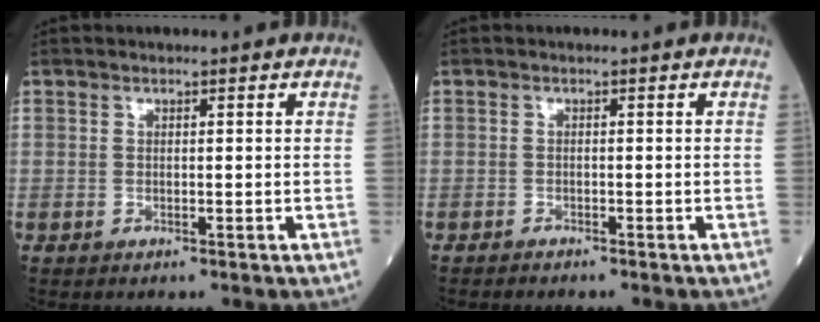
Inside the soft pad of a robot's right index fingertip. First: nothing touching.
{"total": 1.1, "force": [-1.1, 0.2, 0.3], "torque": [-0.007, -0.001, -0.016]}